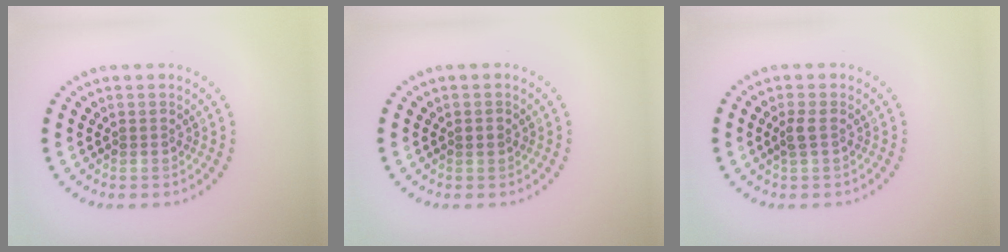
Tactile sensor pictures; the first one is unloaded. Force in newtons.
{"total": 1.0, "press": 1.0, "slide": 0.1}
{"total": 1.1, "press": 1.0, "slide": 0.5}